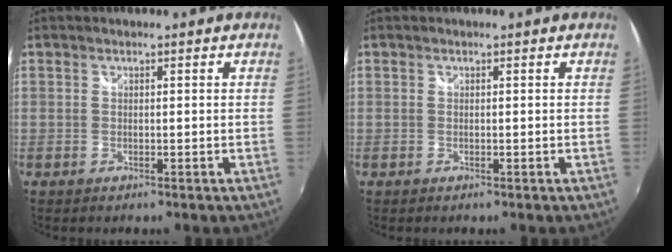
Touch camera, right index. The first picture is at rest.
{"total": 0.0}